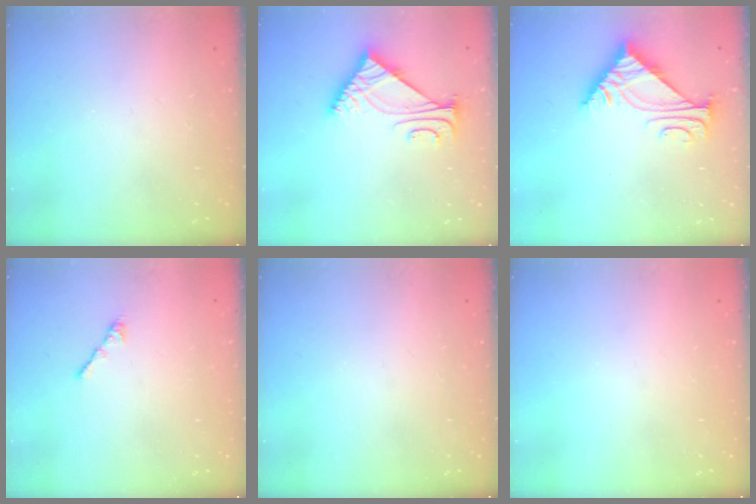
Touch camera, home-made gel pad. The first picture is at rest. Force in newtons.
{"total": 6.5, "press": 6.5, "slide": 0.4}
{"total": 7.0, "press": 7.0, "slide": 0.3}
{"total": 0.6, "press": 0.4, "slide": 0.4}
{"total": 0.0}
{"total": 0.0}